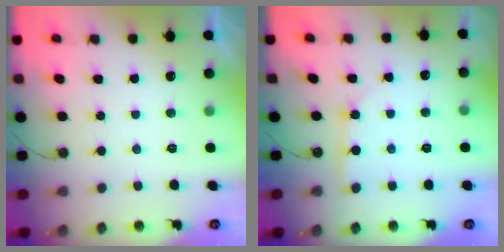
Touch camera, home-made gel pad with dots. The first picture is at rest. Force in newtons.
{"total": 1.8, "press": 1.8, "slide": 0.2}